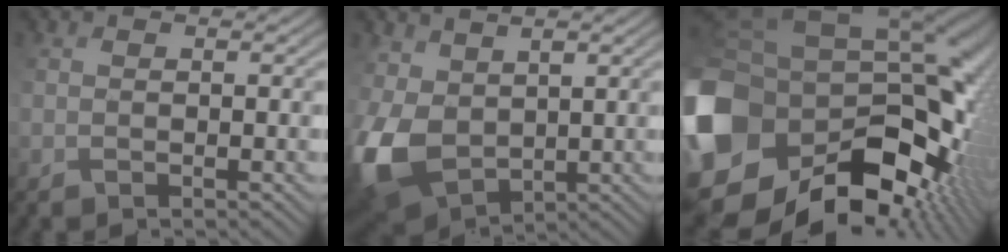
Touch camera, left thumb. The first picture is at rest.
{"total": 10.1, "force": [1.6, 7.3, 6.8], "torque": [-0.199, -0.005, 0.027]}
{"total": 21.6, "force": [-4.0, 16.5, 13.4], "torque": [-0.315, -0.036, -0.034]}